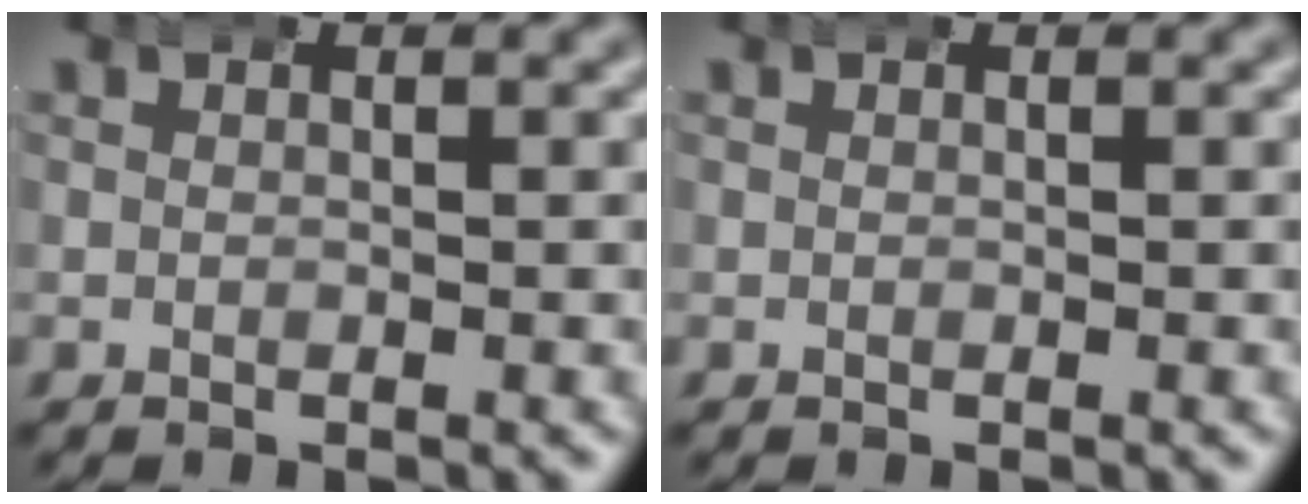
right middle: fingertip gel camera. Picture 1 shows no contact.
{"total": 0.0}